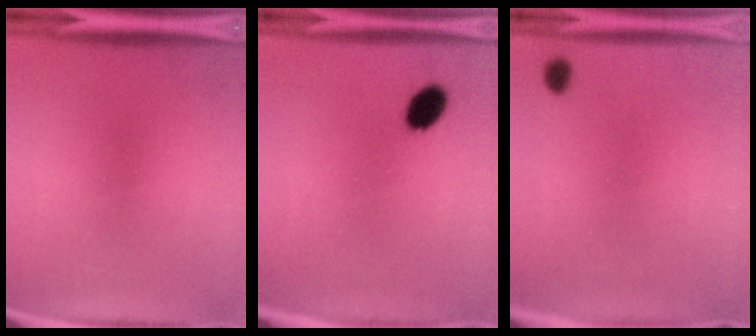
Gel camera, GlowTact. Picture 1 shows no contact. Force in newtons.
{"total": 5.5}
{"total": 2.9}